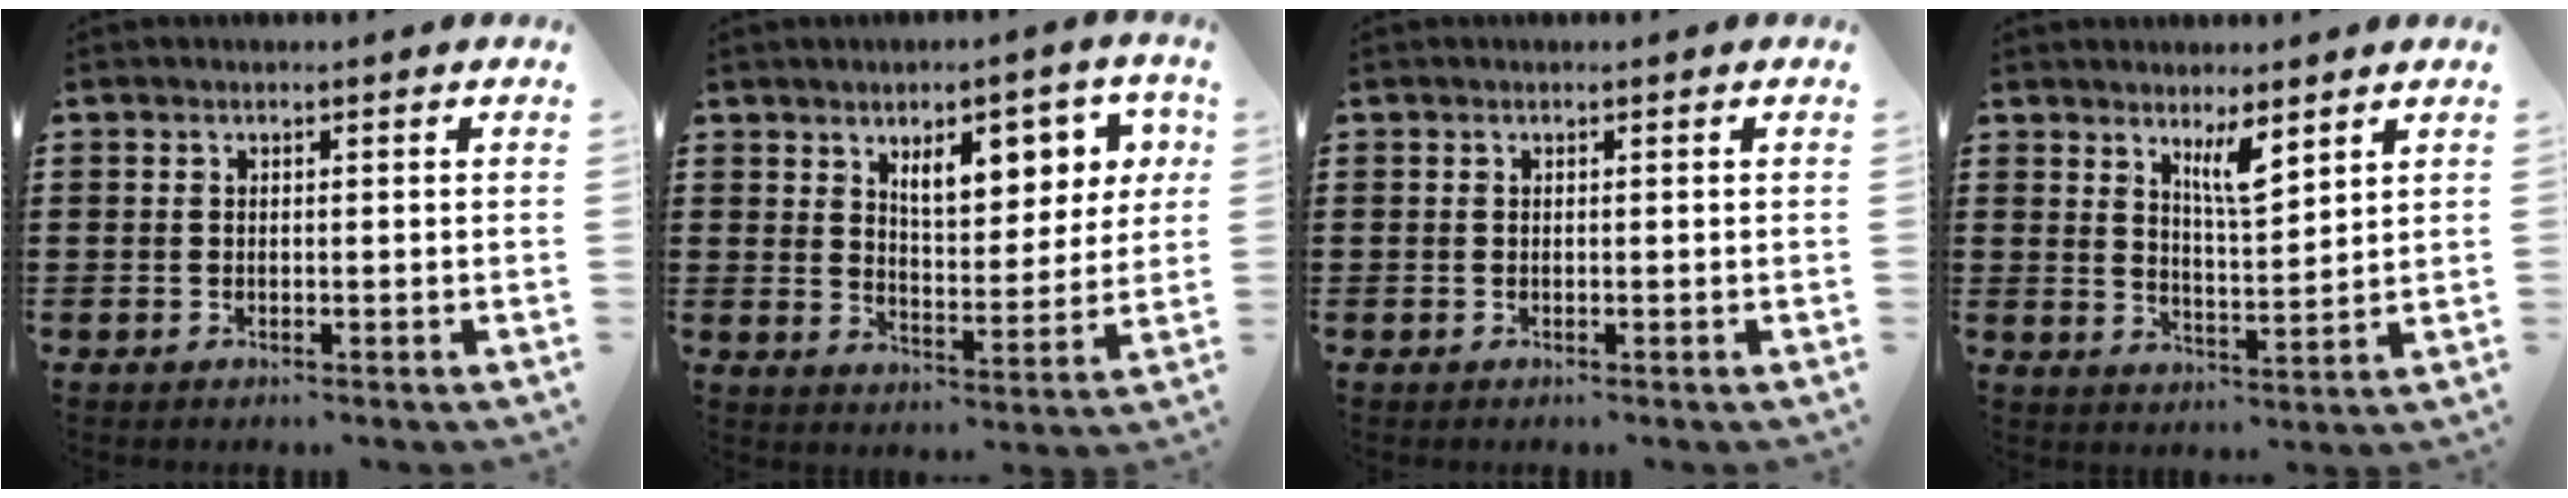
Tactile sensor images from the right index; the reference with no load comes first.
{"total": 8.3, "force": [4.5, 3.7, 6.0], "torque": [-0.091, -0.007, 0.070]}
{"total": 0.0}
{"total": 5.2, "force": [3.7, 0.9, 3.5], "torque": [-0.070, -0.007, 0.061]}